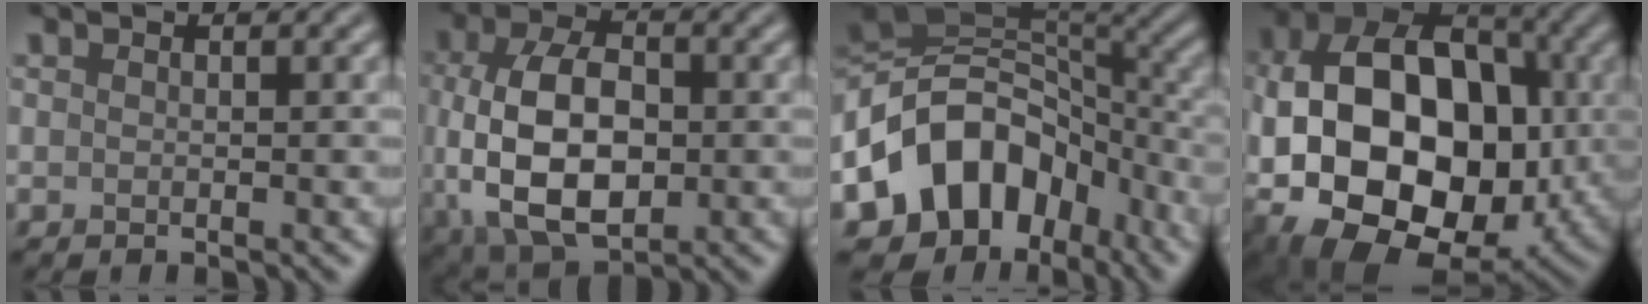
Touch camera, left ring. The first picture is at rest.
{"total": 10.5, "force": [-0.6, 6.4, 8.3], "torque": [-0.178, -0.007, -0.007]}
{"total": 11.8, "force": [-5.4, 8.5, 6.2], "torque": [-0.105, 0.018, -0.106]}
{"total": 17.5, "force": [-2.4, 12.1, 12.4], "torque": [-0.205, -0.004, -0.037]}